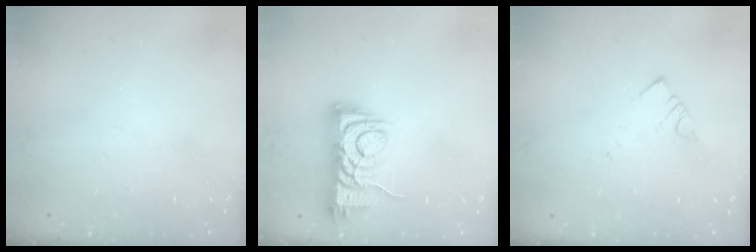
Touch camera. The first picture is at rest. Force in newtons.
{"total": 8.3, "press": 8.2, "slide": 1.3}
{"total": 3.8, "press": 3.8, "slide": 0.2}